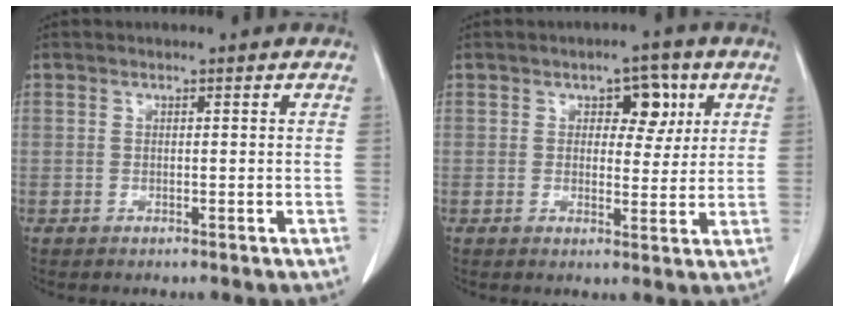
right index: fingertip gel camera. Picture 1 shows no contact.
{"total": 5.2, "force": [2.1, 3.0, 3.8], "torque": [-0.041, 0.009, 0.028]}